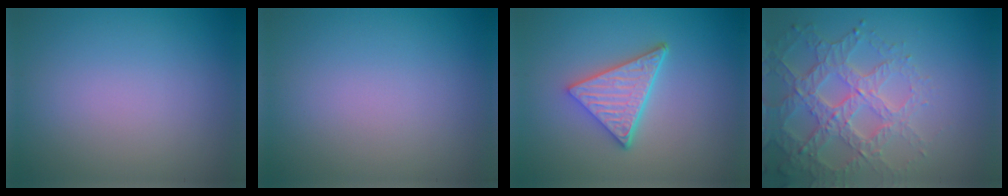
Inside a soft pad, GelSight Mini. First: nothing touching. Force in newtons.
{"total": 0.0}
{"total": 5.1, "press": 3.7, "slide": 3.4}
{"total": 5.7, "press": 4.6, "slide": 3.3}